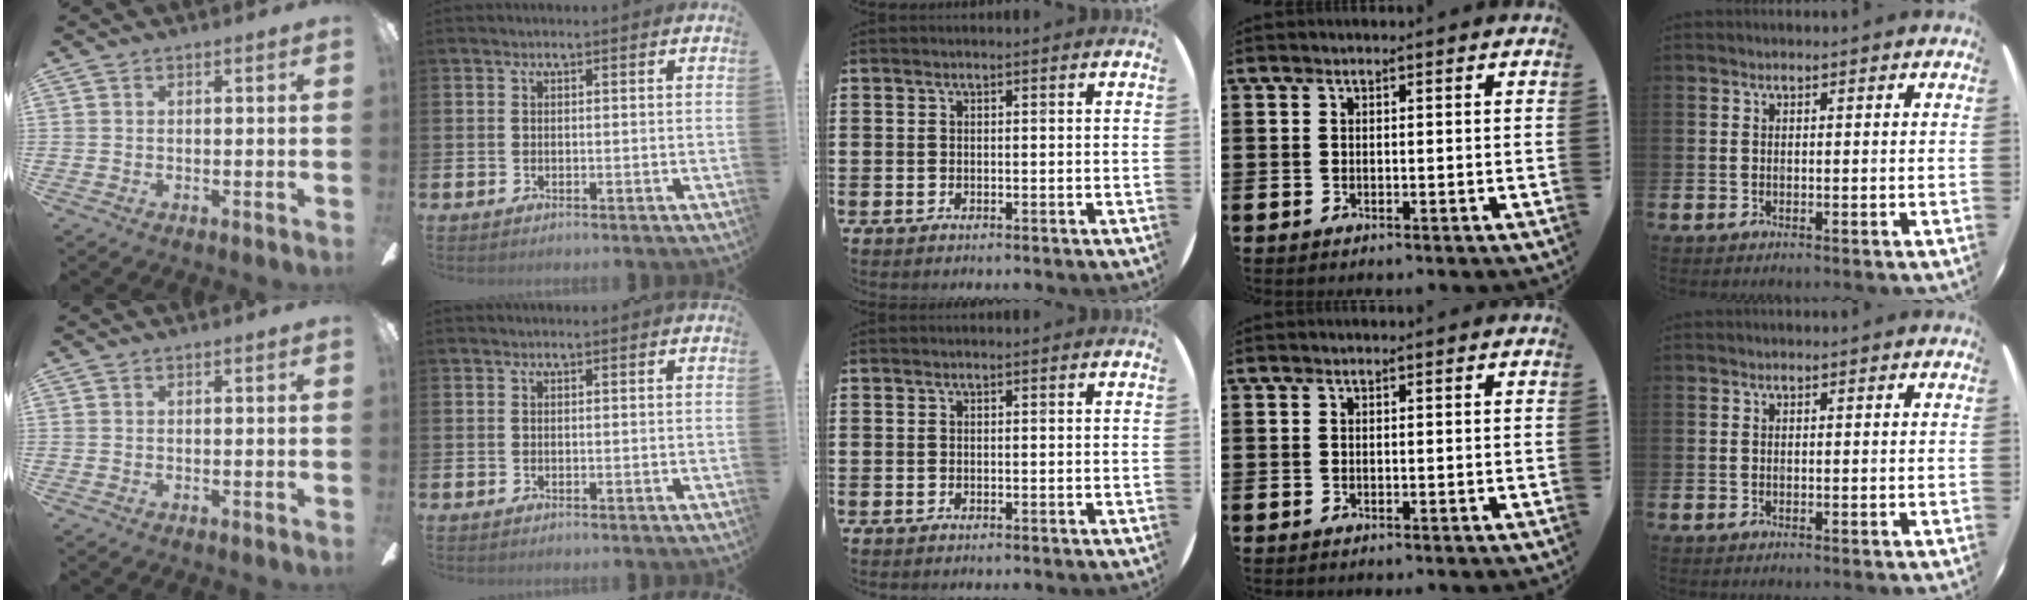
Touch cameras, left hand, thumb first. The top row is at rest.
{}